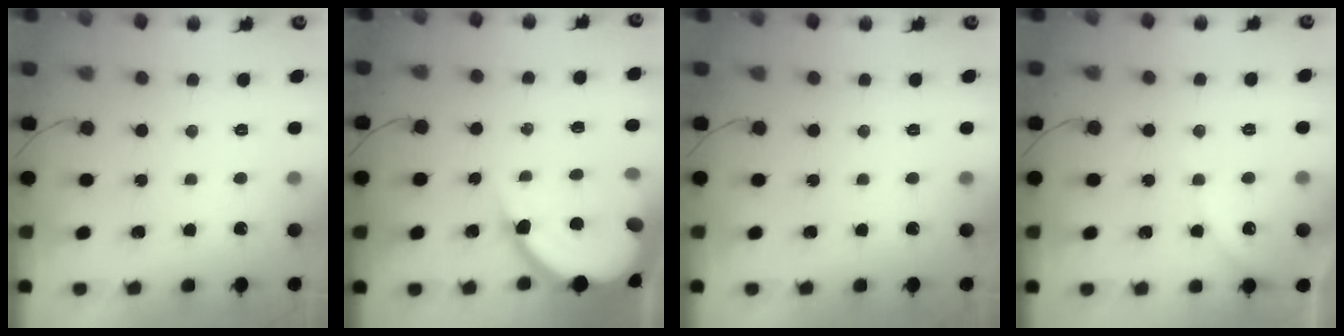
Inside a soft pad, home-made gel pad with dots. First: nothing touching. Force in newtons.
{"total": 11.9, "press": 11.9, "slide": 0.8}
{"total": 0.0}
{"total": 3.8, "press": 3.7, "slide": 0.6}